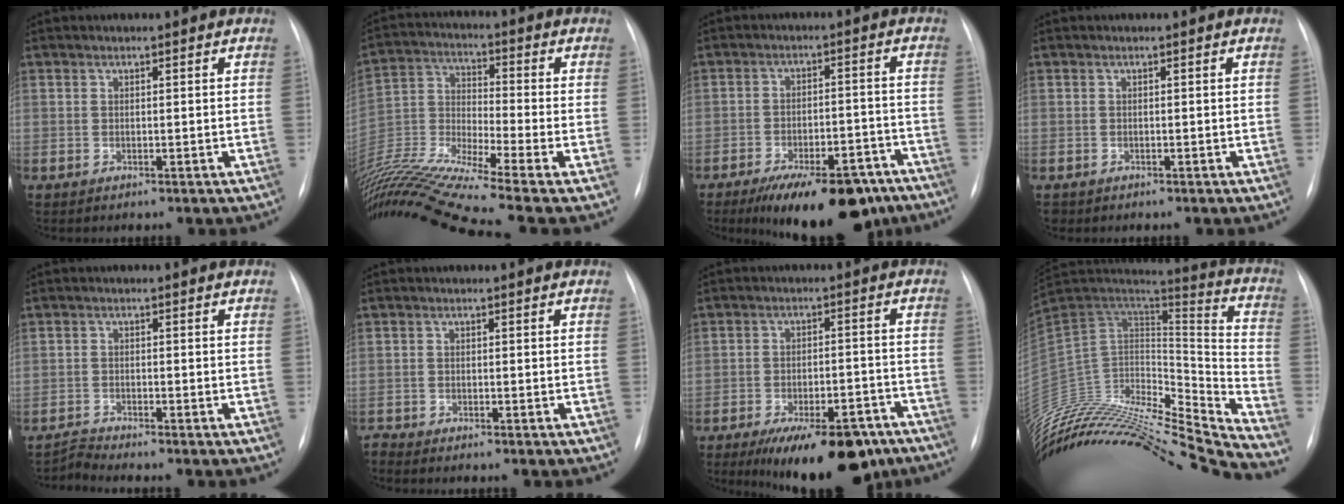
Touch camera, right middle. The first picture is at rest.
{"total": 19.4, "force": [-16.5, -2.2, 9.9], "torque": [-0.222, -0.007, -0.306]}
{"total": 16.4, "force": [-12.4, 5.8, 9.1], "torque": [-0.100, 0.014, -0.177]}
{"total": 1.0, "force": [-0.7, 0.6, 0.2], "torque": [-0.005, 0.002, -0.008]}
{"total": 2.4, "force": [-1.9, -1.2, -0.6], "torque": [0.005, -0.018, -0.039]}
{"total": 1.1, "force": [-1.0, -0.4, -0.2], "torque": [0.002, -0.006, -0.019]}
{"total": 15.5, "force": [-11.4, 5.5, 9.0], "torque": [-0.101, 0.009, -0.163]}
{"total": 32.0, "force": [-30.5, 2.5, 9.1], "torque": [-0.151, 0.008, -0.475]}